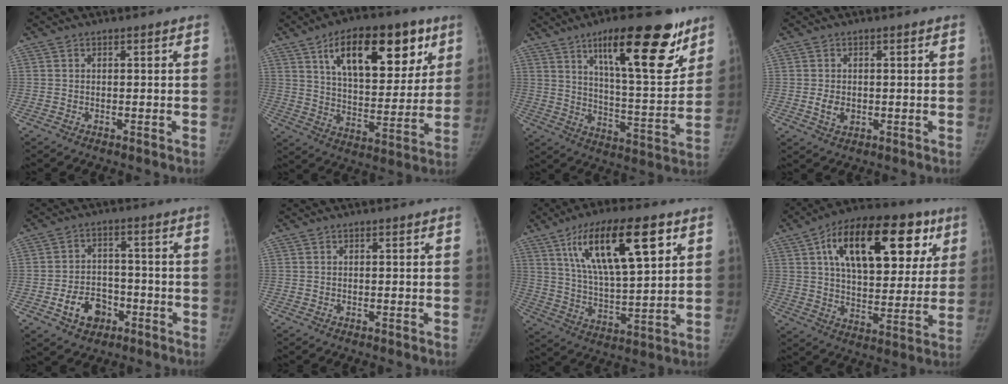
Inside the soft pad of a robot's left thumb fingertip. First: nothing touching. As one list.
[{"total": 22.1, "force": [10.8, 10.7, 16.0], "torque": [-0.196, -0.029, 0.175]}, {"total": 21.8, "force": [12.8, 6.4, 16.4], "torque": [-0.205, -0.062, 0.201]}, {"total": 3.0, "force": [-0.3, 2.2, 2.0], "torque": [-0.032, -0.002, 0.001]}, {"total": 8.0, "force": [-3.6, 6.0, 4.0], "torque": [-0.042, 0.027, -0.055]}, {"total": 0.0}, {"total": 20.0, "force": [8.9, 6.6, 16.6], "torque": [-0.261, -0.025, 0.157]}, {"total": 26.1, "force": [10.4, 13.6, 19.7], "torque": [-0.266, 0.008, 0.161]}]